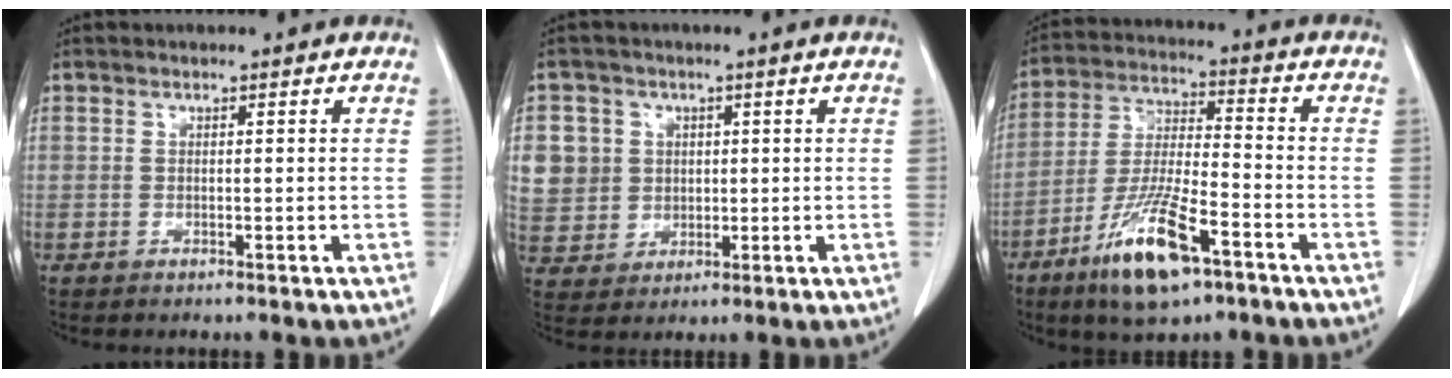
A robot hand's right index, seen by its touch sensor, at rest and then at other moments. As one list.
[{"total": 10.4, "force": [2.3, 9.9, 2.2], "torque": [-0.075, 0.032, 0.065]}, {"total": 13.3, "force": [-7.6, 2.8, 10.5], "torque": [-0.212, -0.020, -0.135]}]